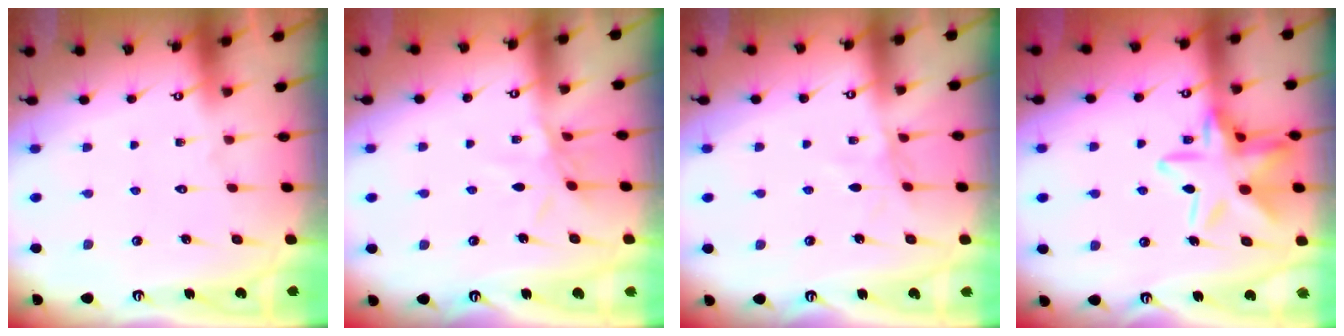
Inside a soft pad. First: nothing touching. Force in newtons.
{"total": 6.8, "press": 6.7, "slide": 0.5}
{"total": 5.2, "press": 5.2, "slide": 0.4}
{"total": 16.9, "press": 16.8, "slide": 1.2}